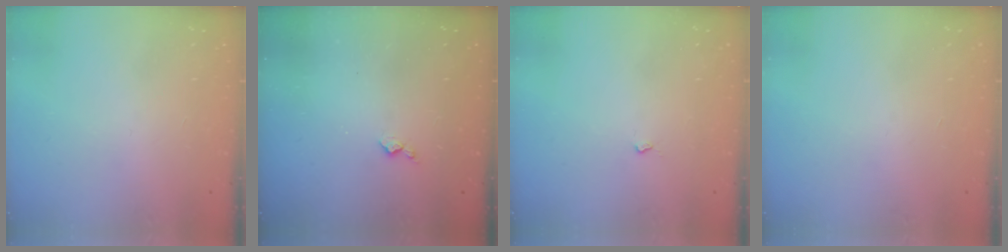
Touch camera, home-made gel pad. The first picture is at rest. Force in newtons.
{"total": 4.6, "press": 4.5, "slide": 0.7}
{"total": 1.9, "press": 1.9, "slide": 0.4}
{"total": 0.0}